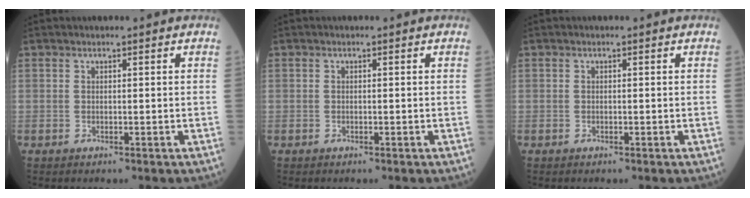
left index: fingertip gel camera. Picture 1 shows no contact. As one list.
[{"total": 0.0}, {"total": 0.0}]